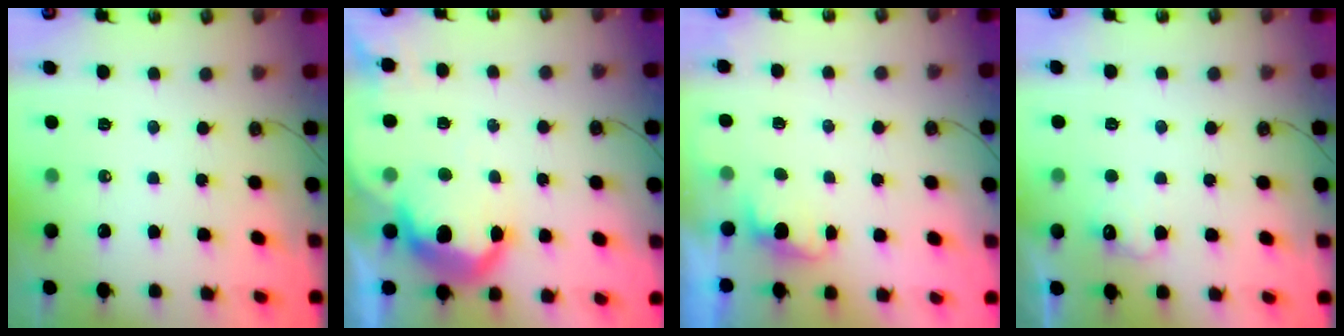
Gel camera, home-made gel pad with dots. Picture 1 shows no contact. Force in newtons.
{"total": 12.1, "press": 12.0, "slide": 0.7}
{"total": 0.7, "press": 0.0, "slide": 0.7}
{"total": 6.9, "press": 6.8, "slide": 1.2}